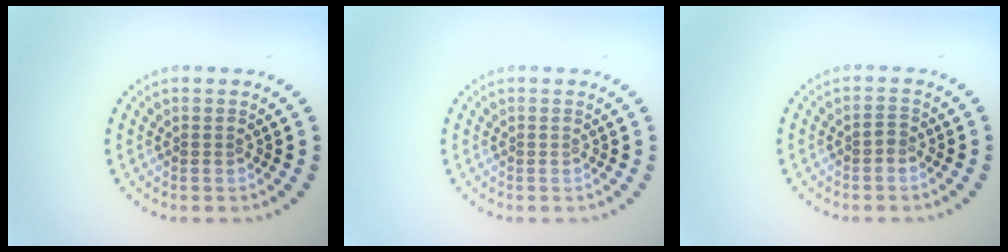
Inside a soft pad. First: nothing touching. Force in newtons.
{"total": 0.0}
{"total": 0.9, "press": 0.7, "slide": 0.5}